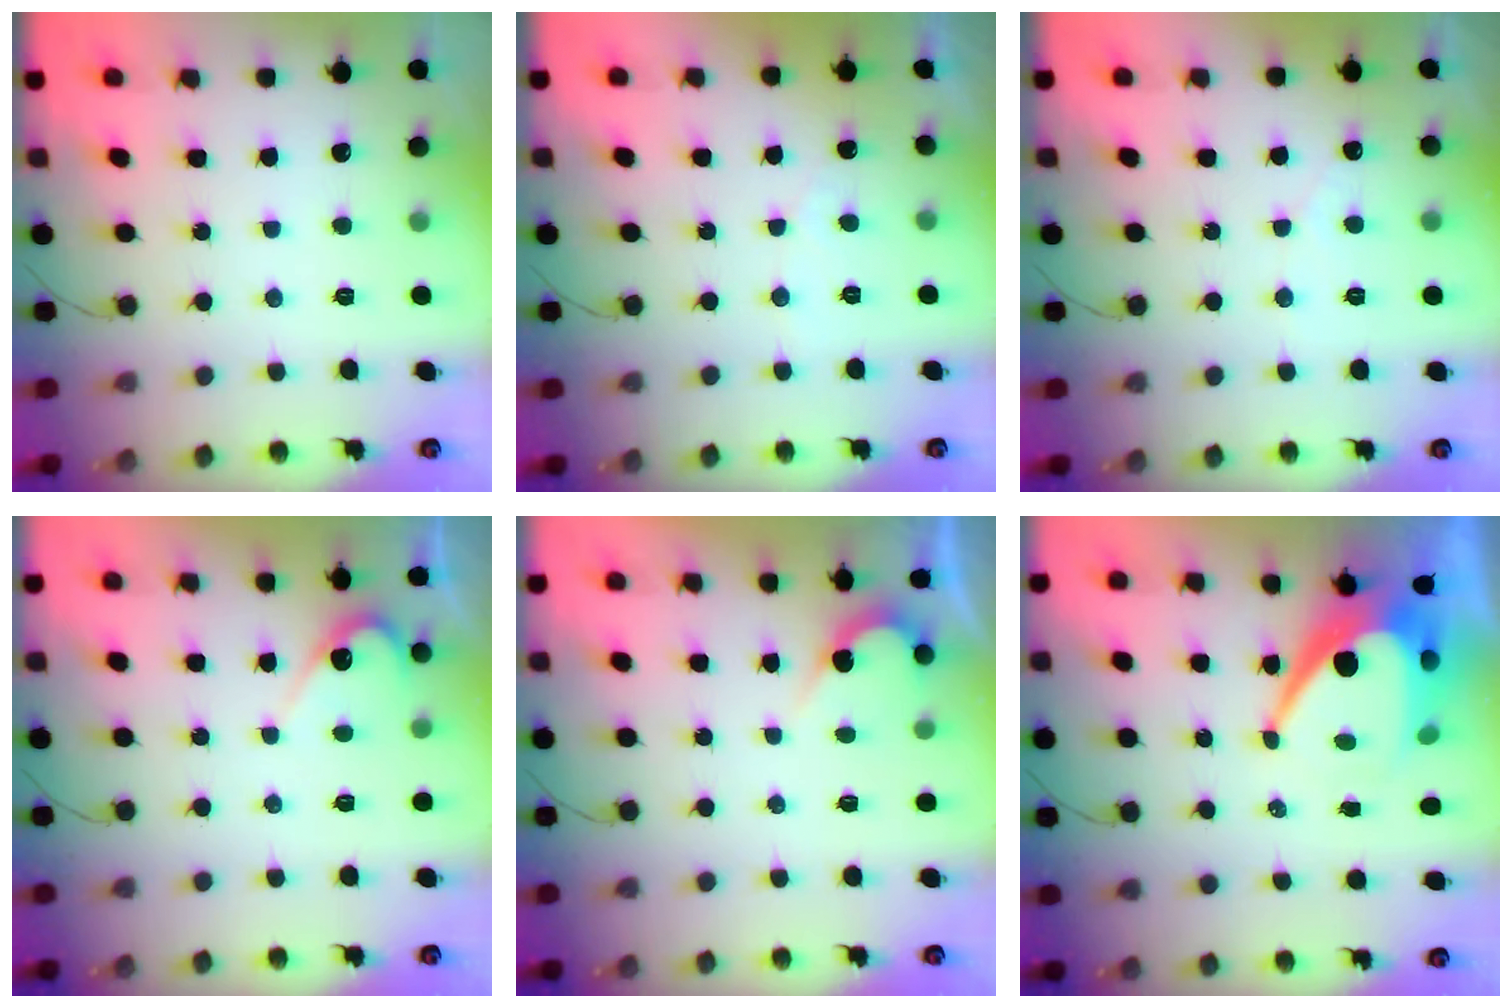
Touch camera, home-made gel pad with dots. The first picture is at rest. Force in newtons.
{"total": 2.2, "press": 2.2, "slide": 0.1}
{"total": 1.7, "press": 1.7, "slide": 0.0}
{"total": 3.3, "press": 3.3, "slide": 0.2}
{"total": 2.7, "press": 2.7, "slide": 0.2}
{"total": 14.6, "press": 14.6, "slide": 1.0}